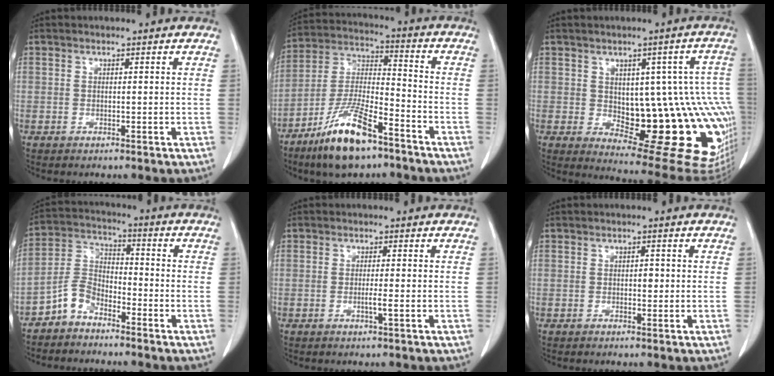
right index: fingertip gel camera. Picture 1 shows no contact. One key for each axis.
{"total": 14.1, "fx": -9.3, "fy": 3.4, "fz": 10.0, "tx": -0.210, "ty": -0.015, "tz": -0.170}
{"total": 19.7, "fx": -2.8, "fy": 7.4, "fz": 18.0, "tx": -0.135, "ty": 0.024, "tz": -0.006}
{"total": 5.7, "fx": -4.2, "fy": 3.2, "fz": 2.2, "tx": -0.047, "ty": 0.010, "tz": -0.089}
{"total": 1.4, "fx": -0.5, "fy": -0.2, "fz": 1.3, "tx": -0.026, "ty": -0.002, "tz": -0.010}
{"total": 1.0, "fx": -0.1, "fy": 0.6, "fz": 0.7, "tx": -0.007, "ty": 0.003, "tz": -0.003}